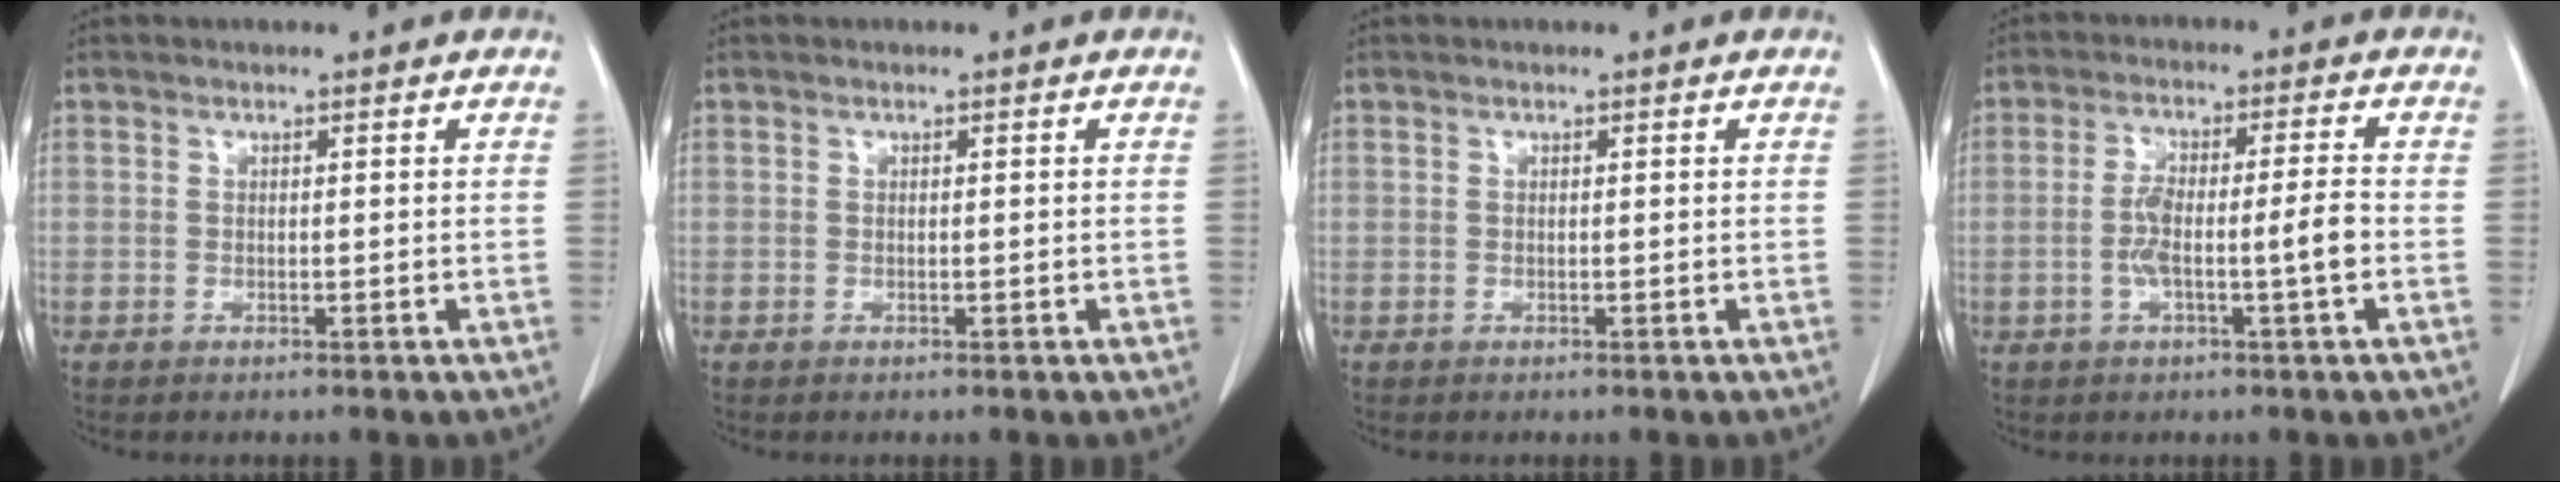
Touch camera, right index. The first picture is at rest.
{"total": 0.0}
{"total": 0.0}
{"total": 6.5, "force": [-1.6, 0.2, 6.4], "torque": [-0.126, 0.012, -0.026]}